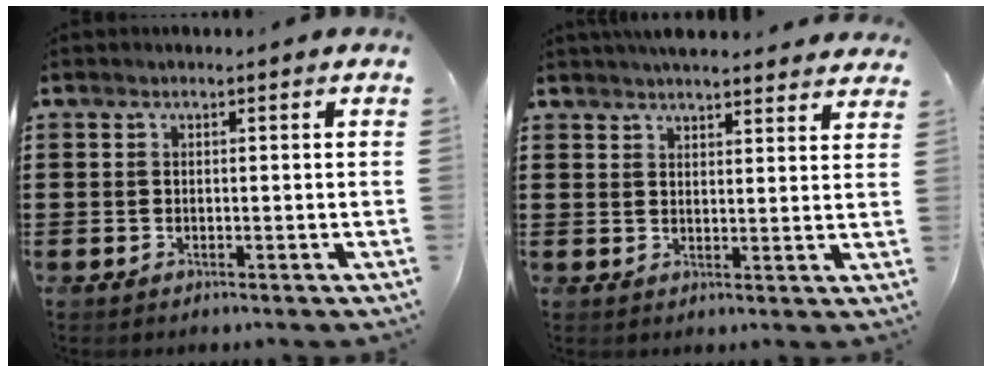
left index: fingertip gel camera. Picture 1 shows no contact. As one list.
[{"total": 4.1, "force": [4.0, 0.3, 0.8], "torque": [-0.026, -0.011, 0.075]}]